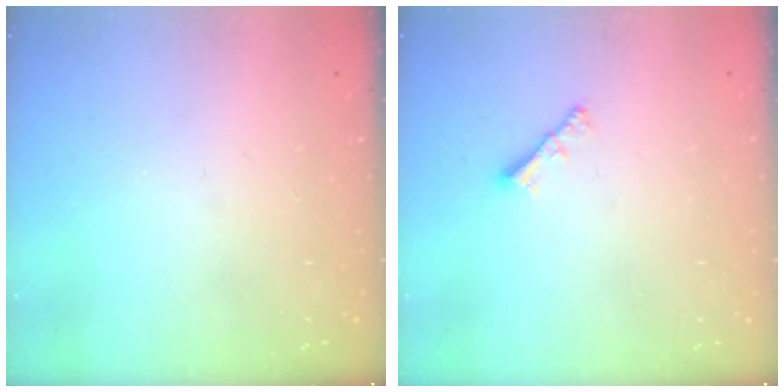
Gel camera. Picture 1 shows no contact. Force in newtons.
{"total": 2.2, "press": 2.1, "slide": 0.6}